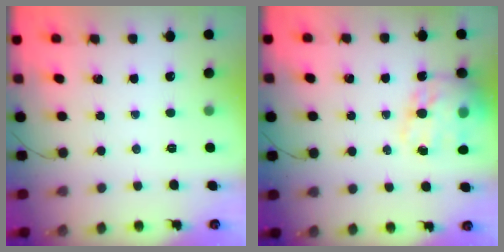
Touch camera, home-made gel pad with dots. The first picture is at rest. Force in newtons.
{"total": 17.9, "press": 17.2, "slide": 5.0}